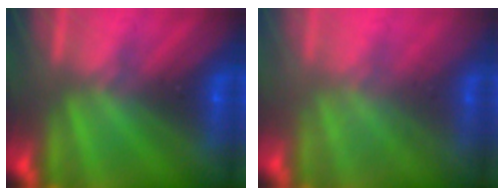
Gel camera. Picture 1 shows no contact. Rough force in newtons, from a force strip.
{"total": 2.3}